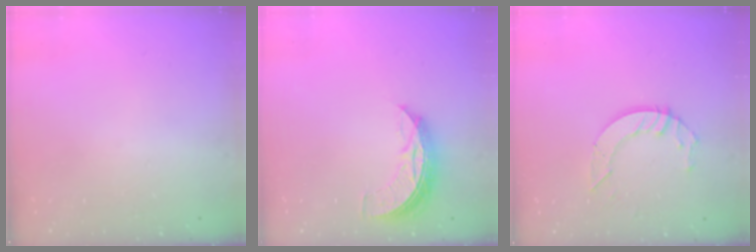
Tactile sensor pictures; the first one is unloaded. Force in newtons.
{"total": 7.7, "press": 7.7, "slide": 0.4}
{"total": 6.7, "press": 6.7, "slide": 0.3}